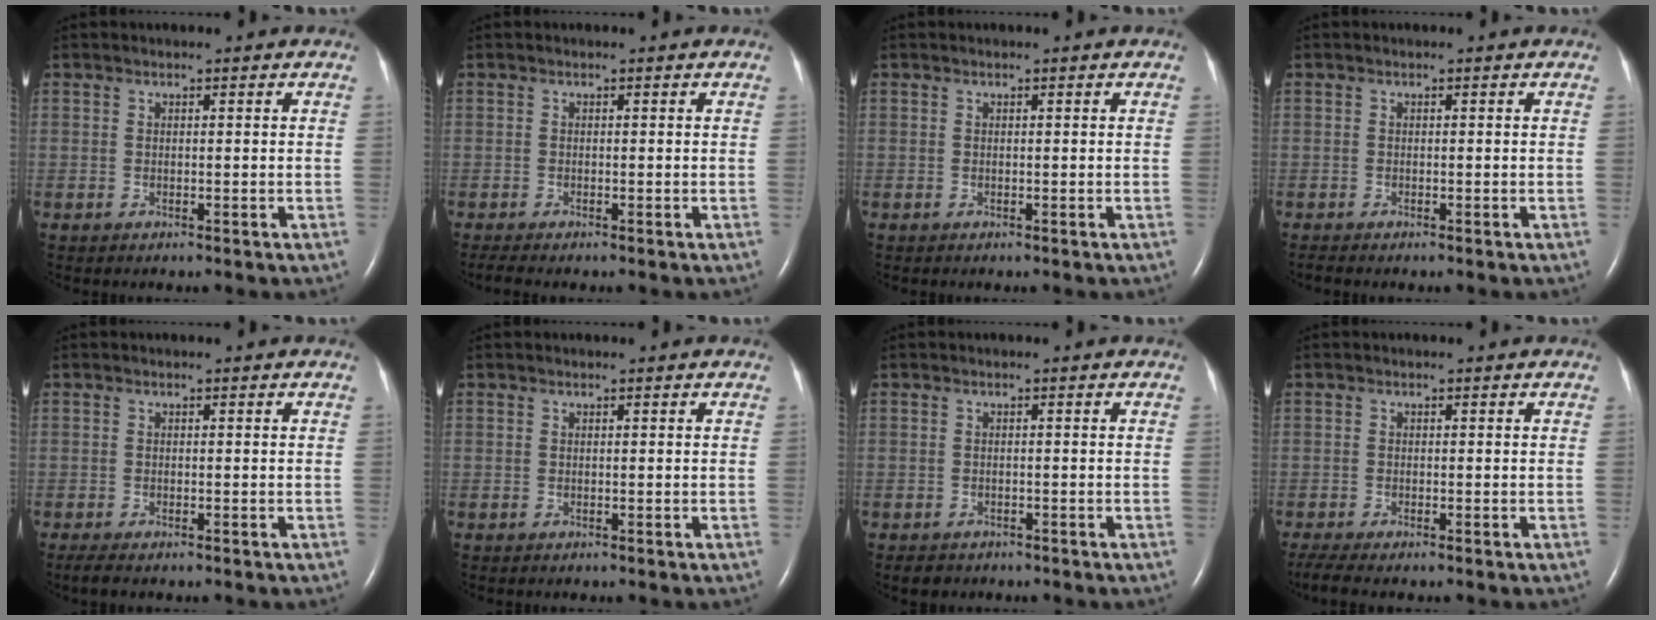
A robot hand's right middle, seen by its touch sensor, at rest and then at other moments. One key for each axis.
{"total": 1.5, "fx": -1.2, "fy": 0.0, "fz": 0.8, "tx": -0.020, "ty": -0.006, "tz": -0.021}
{"total": 0.0}
{"total": 0.6, "fx": -0.5, "fy": 0.0, "fz": 0.2, "tx": -0.006, "ty": -0.001, "tz": -0.009}
{"total": 2.5, "fx": -1.9, "fy": 0.7, "fz": 1.4, "tx": -0.028, "ty": -0.008, "tz": -0.025}
{"total": 0.0}
{"total": 2.0, "fx": -1.5, "fy": 1.3, "fz": 0.3, "tx": -0.009, "ty": 0.001, "tz": -0.018}
{"total": 3.7, "fx": -3.0, "fy": 0.5, "fz": 2.2, "tx": -0.045, "ty": -0.012, "tz": -0.051}